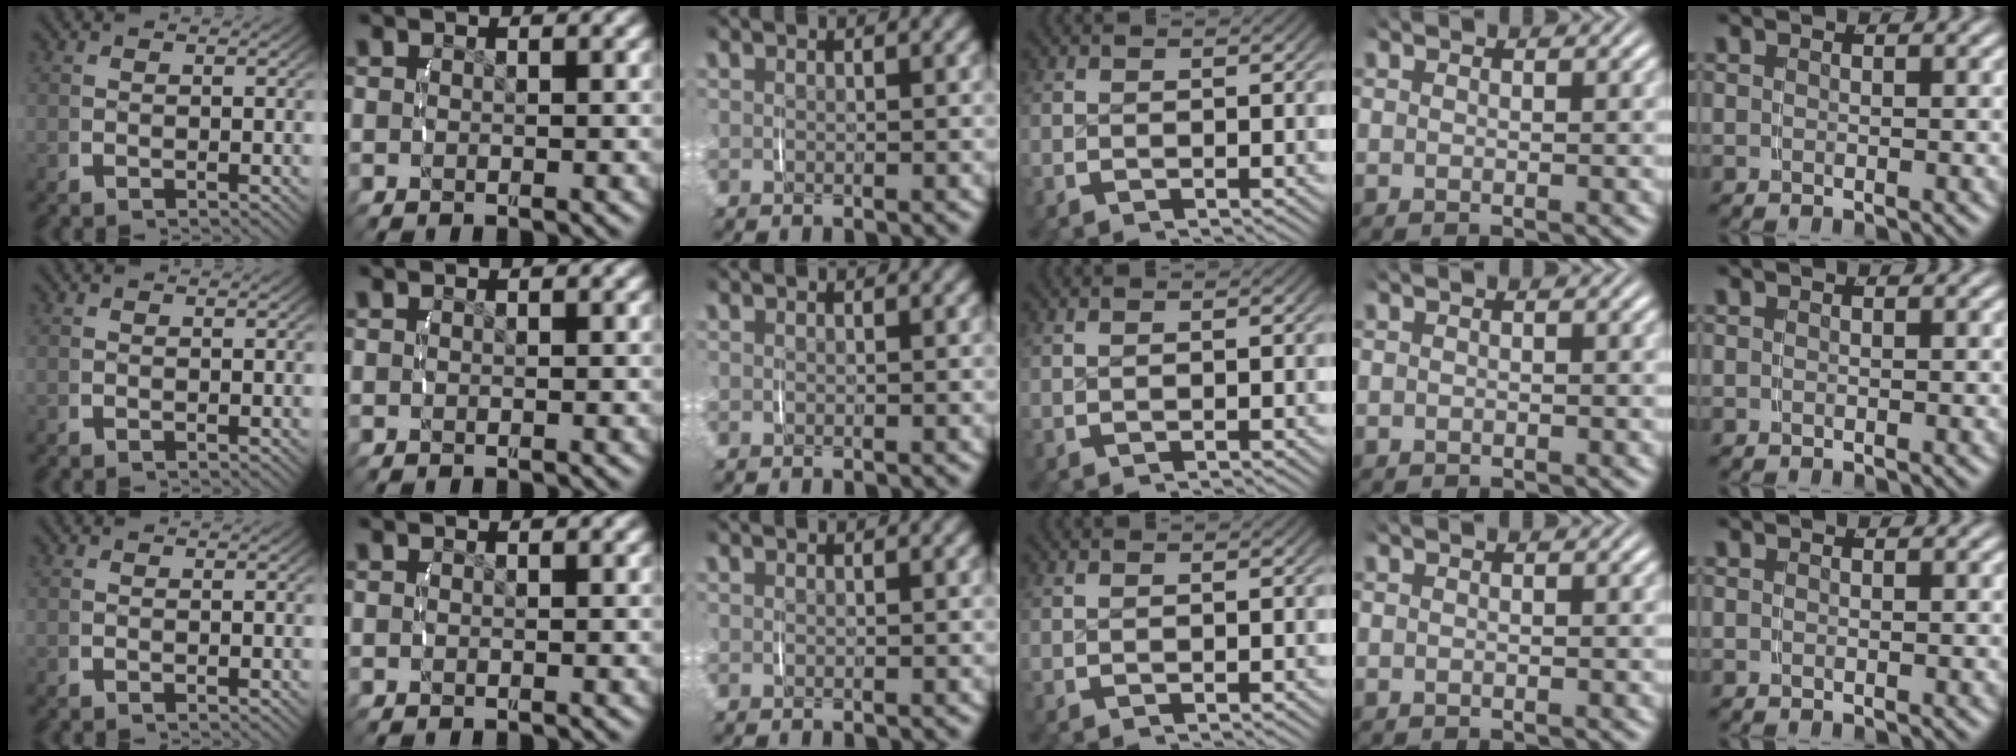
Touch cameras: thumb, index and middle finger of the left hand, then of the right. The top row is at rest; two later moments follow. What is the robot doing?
{"motion": "lift_and_place", "object": "napkin"}